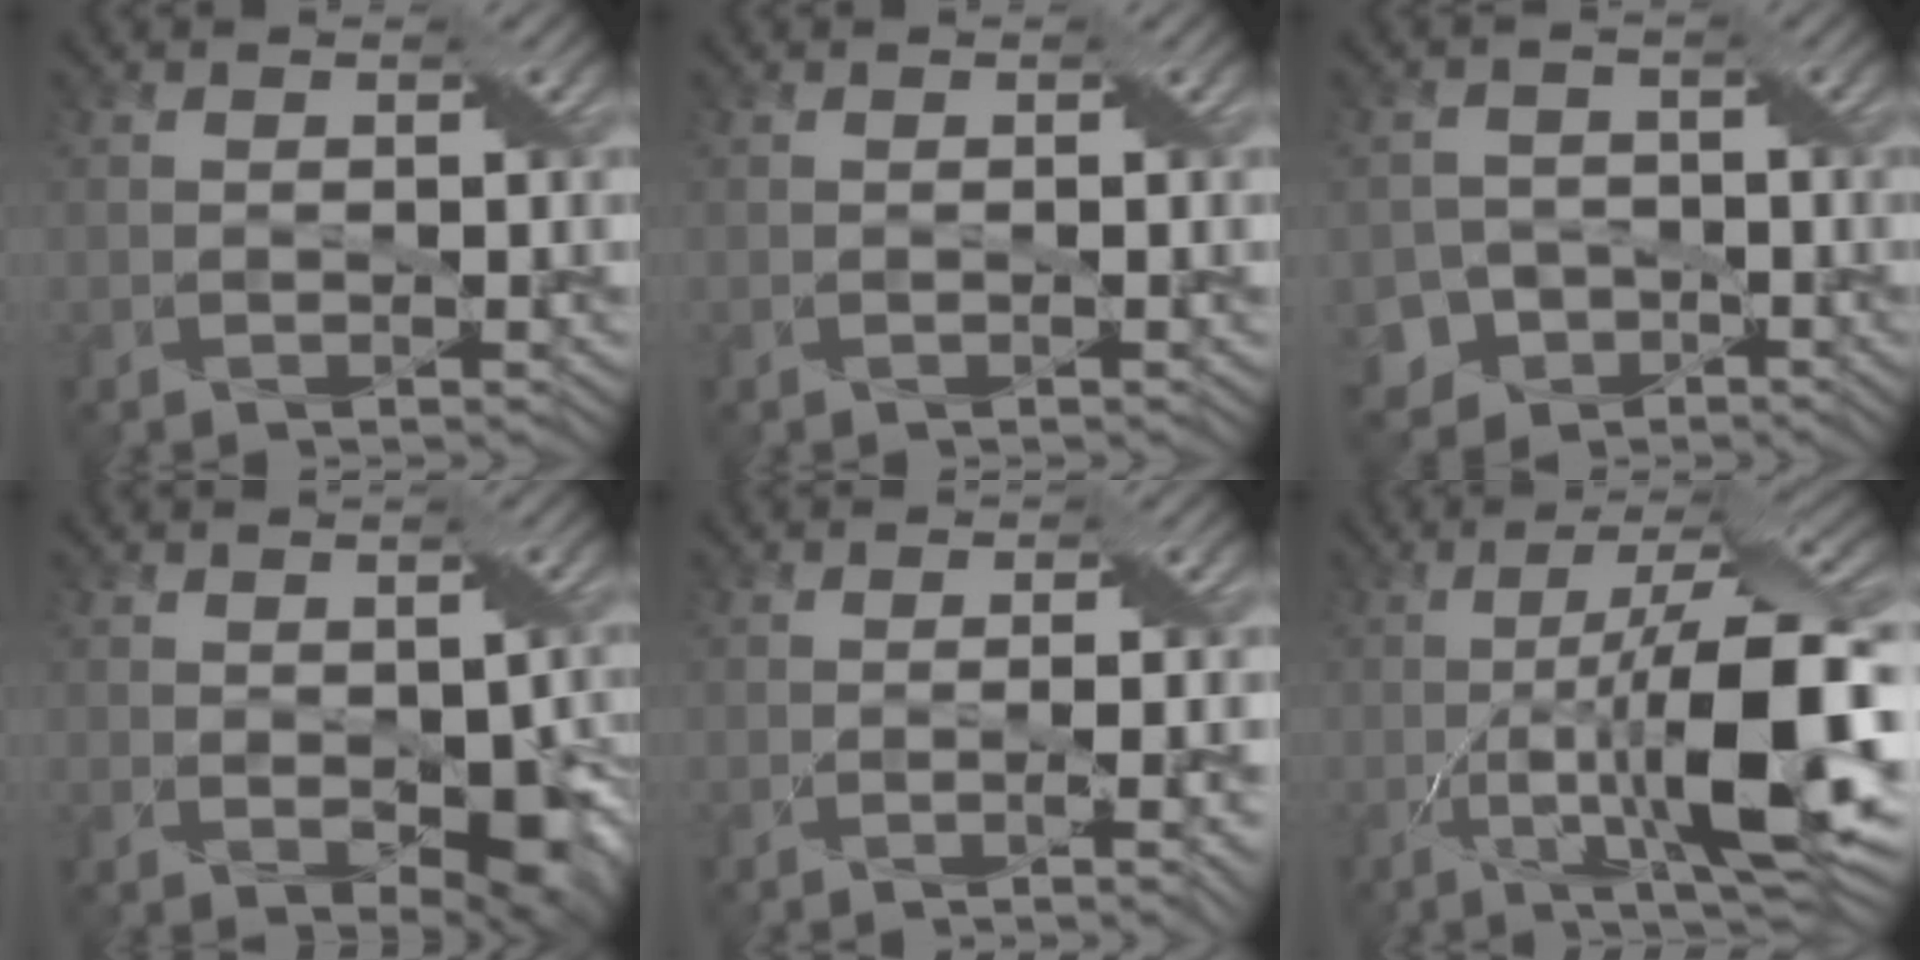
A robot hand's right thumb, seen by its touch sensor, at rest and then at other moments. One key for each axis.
{"total": 0.0}
{"total": 5.5, "fx": -3.0, "fy": 4.5, "fz": 0.9, "tx": -0.012, "ty": -0.001, "tz": -0.051}
{"total": 6.0, "fx": -0.5, "fy": 3.4, "fz": 4.8, "tx": -0.082, "ty": -0.016, "tz": 0.006}
{"total": 3.8, "fx": -0.5, "fy": 0.8, "fz": 3.7, "tx": -0.054, "ty": 0.003, "tz": -0.006}
{"total": 15.7, "fx": -3.1, "fy": 4.0, "fz": 14.8, "tx": -0.230, "ty": 0.012, "tz": -0.056}